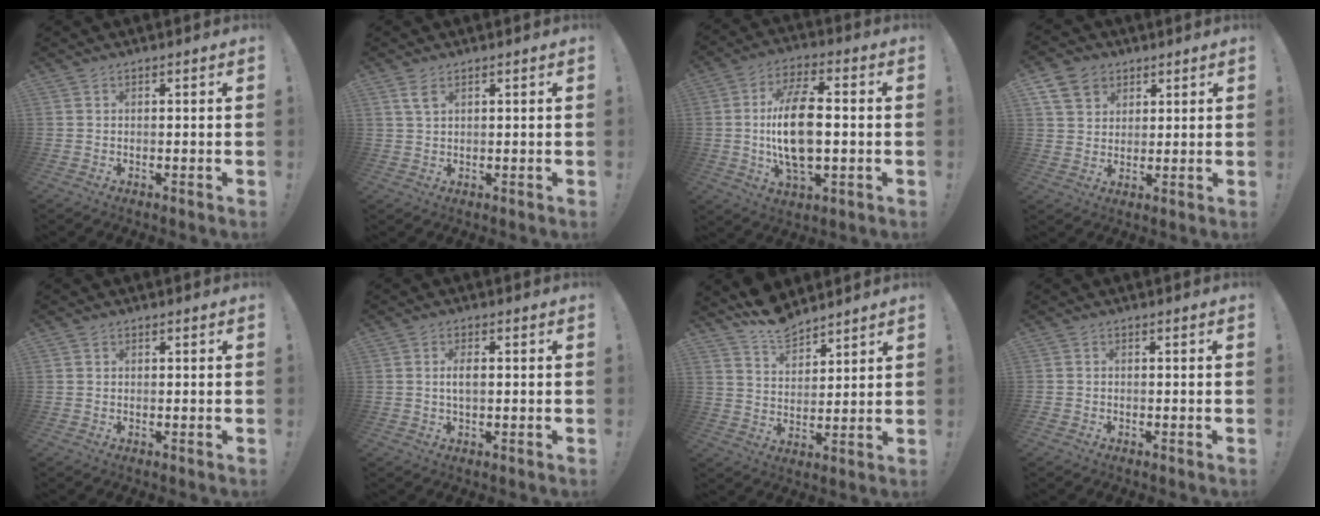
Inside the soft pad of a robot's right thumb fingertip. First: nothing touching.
{"total": 3.3, "force": [1.8, 1.3, 2.5], "torque": [-0.045, -0.003, 0.032]}
{"total": 16.4, "force": [-0.4, 7.9, 14.3], "torque": [-0.274, -0.003, -0.015]}
{"total": 9.3, "force": [4.8, 7.3, 3.4], "torque": [-0.053, -0.018, 0.098]}
{"total": 0.7, "force": [0.3, 0.6, 0.1], "torque": [0.005, -0.001, 0.005]}
{"total": 3.0, "force": [0.1, 1.1, 2.8], "torque": [-0.045, 0.003, 0.000]}
{"total": 9.8, "force": [8.5, 3.9, 2.9], "torque": [-0.050, -0.063, 0.160]}
{"total": 0.7, "force": [-0.6, 0.3, 0.2], "torque": [0.000, 0.001, -0.010]}